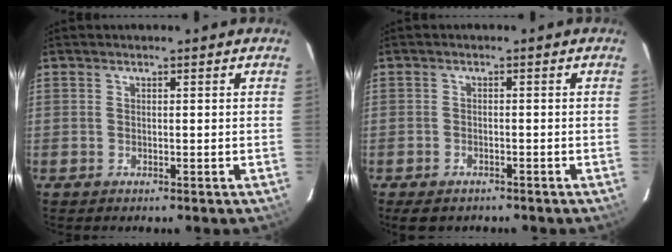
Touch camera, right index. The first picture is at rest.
{"total": 4.1, "force": [-3.1, 2.1, 1.6], "torque": [-0.044, -0.008, -0.046]}